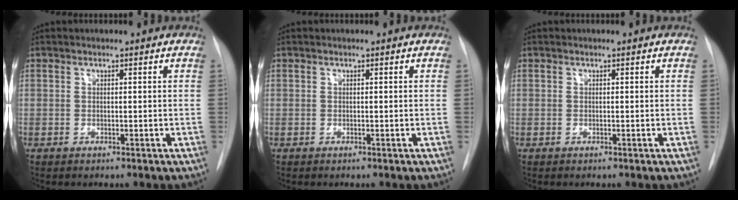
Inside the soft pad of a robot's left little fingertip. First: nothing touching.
{"total": 0.0}
{"total": 0.0}